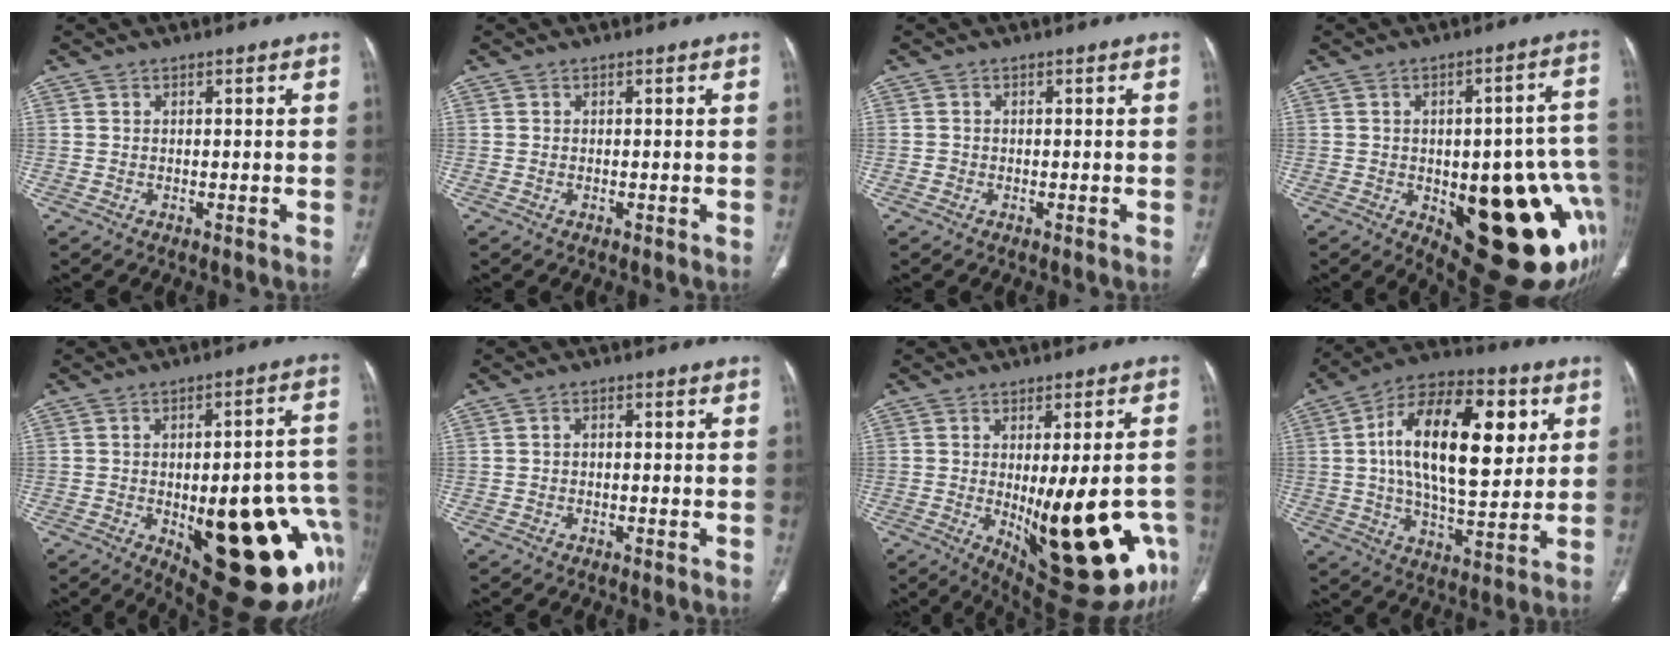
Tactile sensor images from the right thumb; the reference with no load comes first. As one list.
[{"total": 0.0}, {"total": 0.8, "force": [-0.2, 0.7, 0.1], "torque": [0.001, 0.004, -0.003]}, {"total": 27.2, "force": [-7.1, 10.5, 24.1], "torque": [-0.228, 0.015, -0.066]}, {"total": 28.4, "force": [-8.3, 10.4, 25.1], "torque": [-0.239, 0.018, -0.084]}, {"total": 0.9, "force": [-0.2, 0.7, 0.6], "torque": [-0.007, 0.004, -0.007]}, {"total": 22.7, "force": [-5.8, 7.9, 20.4], "torque": [-0.216, -0.017, -0.050]}, {"total": 23.3, "force": [5.2, 11.1, 19.8], "torque": [-0.304, -0.002, 0.075]}]